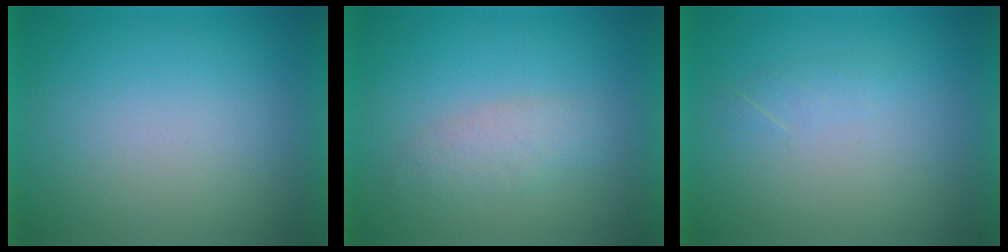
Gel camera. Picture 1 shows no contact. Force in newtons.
{"total": 2.7}
{"total": 1.3}